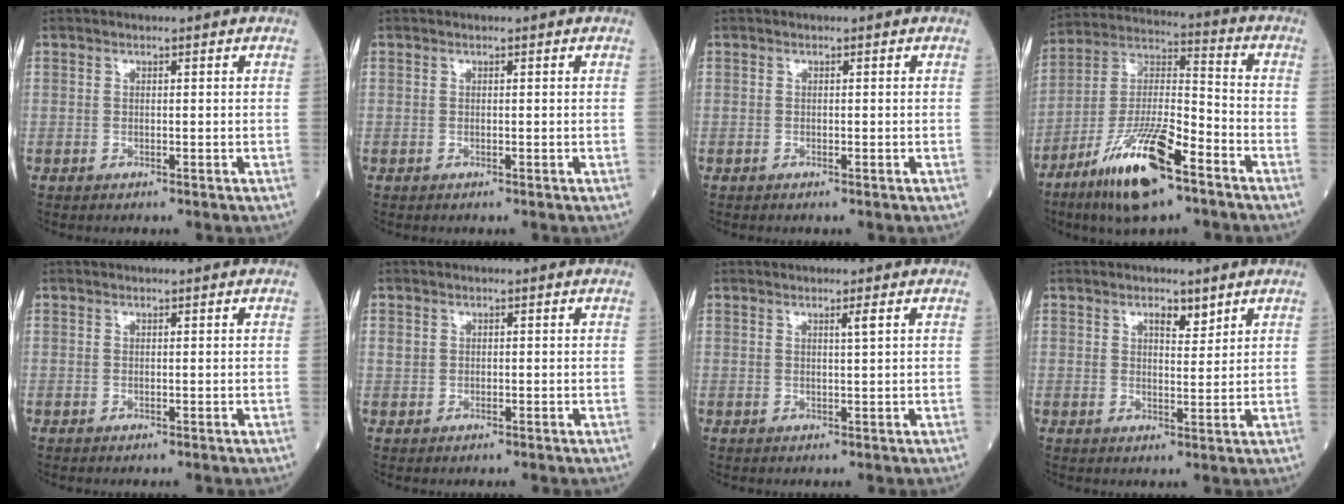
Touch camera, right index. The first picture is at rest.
{"total": 0.0}
{"total": 0.0}
{"total": 16.0, "force": [-9.5, 3.3, 12.4], "torque": [-0.245, -0.016, -0.175]}
{"total": 0.0}
{"total": 1.2, "force": [0.0, 1.0, 0.7], "torque": [-0.022, 0.007, 0.003]}
{"total": 1.2, "force": [0.6, -0.4, 1.0], "torque": [-0.021, -0.005, 0.011]}
{"total": 3.0, "force": [2.1, 1.1, 1.9], "torque": [-0.029, -0.002, 0.034]}